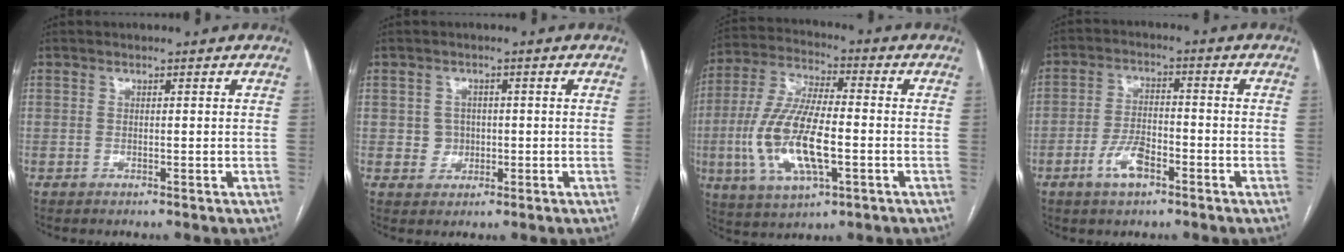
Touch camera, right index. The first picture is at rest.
{"total": 2.7, "force": [-0.2, 2.6, 0.4], "torque": [0.002, 0.006, -0.001]}
{"total": 14.8, "force": [-3.3, 4.5, 13.7], "torque": [-0.297, -0.005, -0.059]}
{"total": 6.0, "force": [-3.2, 2.4, 4.4], "torque": [-0.091, 0.006, -0.059]}